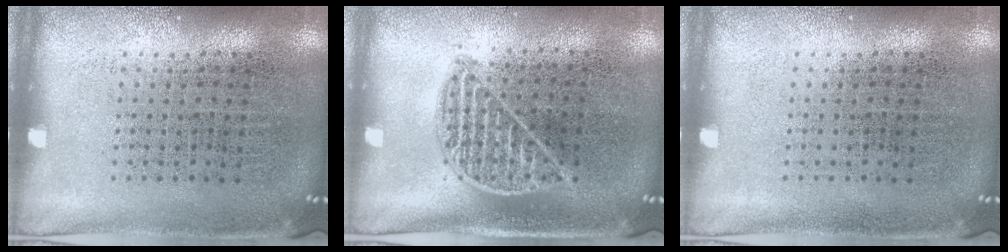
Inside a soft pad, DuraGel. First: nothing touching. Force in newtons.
{"total": 0.9, "press": 0.9, "slide": 0.3}
{"total": 0.0}